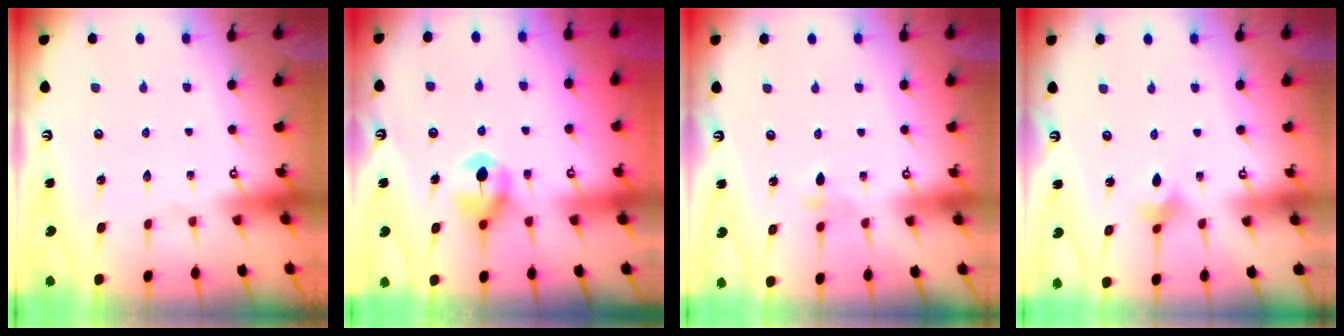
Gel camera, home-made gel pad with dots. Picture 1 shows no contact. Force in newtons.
{"total": 7.4, "press": 7.3, "slide": 0.3}
{"total": 3.0, "press": 2.9, "slide": 0.6}
{"total": 3.0, "press": 2.9, "slide": 0.5}